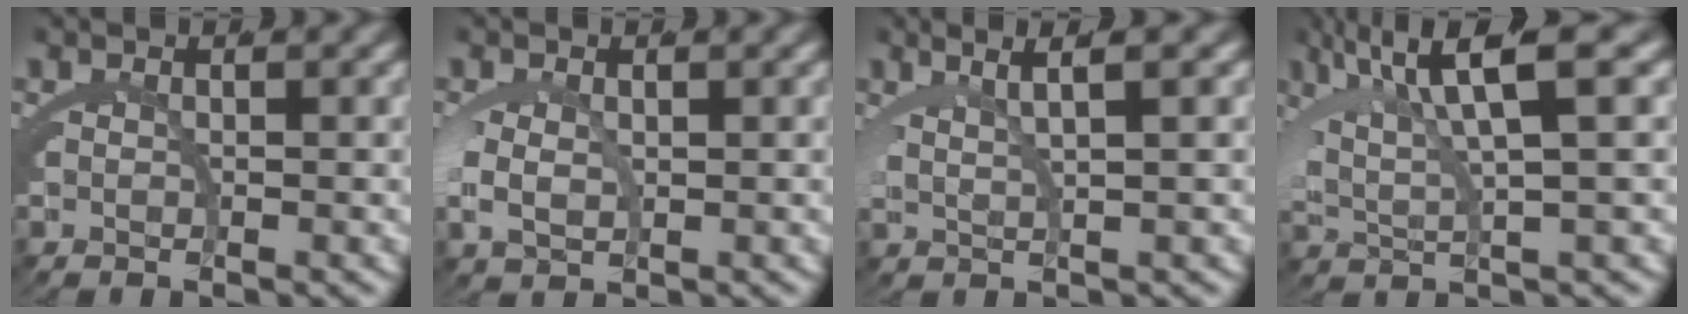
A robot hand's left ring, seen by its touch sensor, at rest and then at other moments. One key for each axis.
{"total": 2.1, "fx": 0.1, "fy": 1.0, "fz": 1.8, "tx": -0.054, "ty": -0.015, "tz": 0.017}
{"total": 4.4, "fx": 3.0, "fy": 0.8, "fz": 3.2, "tx": -0.045, "ty": 0.009, "tz": 0.051}
{"total": 6.8, "fx": 3.2, "fy": 1.8, "fz": 5.7, "tx": -0.106, "ty": 0.005, "tz": 0.057}